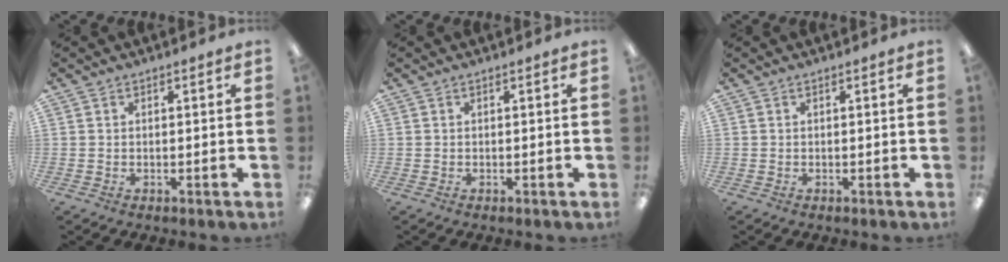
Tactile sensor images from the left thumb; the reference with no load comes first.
{"total": 0.0}
{"total": 0.0}